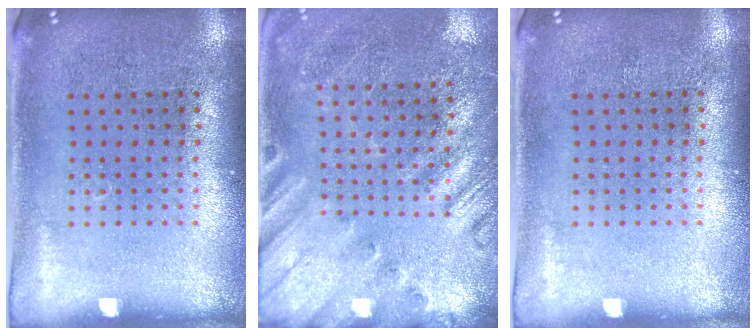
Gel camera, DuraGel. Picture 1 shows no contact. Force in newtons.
{"total": 2.2, "press": 1.8, "slide": 1.2}
{"total": 0.0}